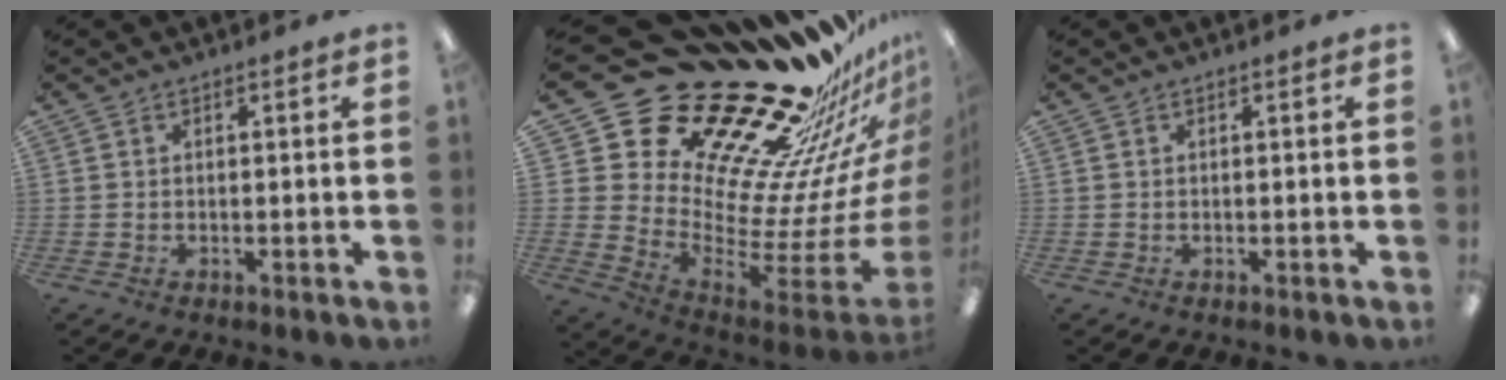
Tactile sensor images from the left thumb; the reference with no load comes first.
{"total": 31.2, "force": [26.4, 11.4, 12.3], "torque": [-0.105, -0.277, 0.507]}
{"total": 0.0}